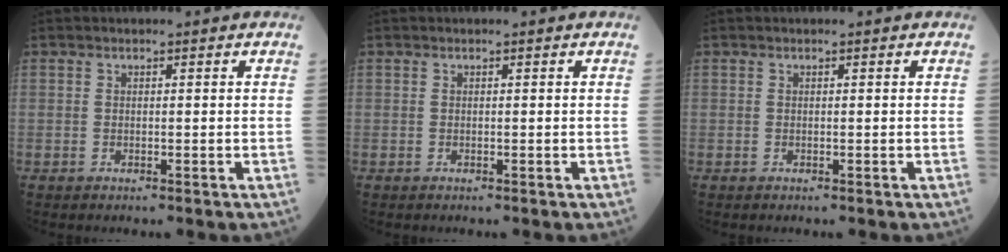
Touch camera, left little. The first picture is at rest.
{"total": 0.0}
{"total": 0.0}